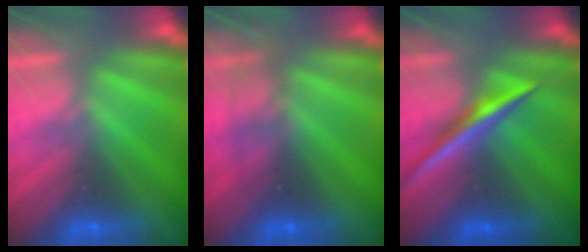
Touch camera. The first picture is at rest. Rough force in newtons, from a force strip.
{"total": 2.7}
{"total": 2.1}